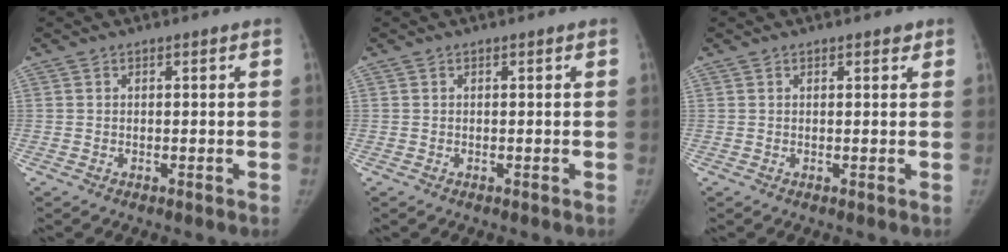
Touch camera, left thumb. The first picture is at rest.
{"total": 0.0}
{"total": 1.2, "force": [0.9, 0.5, 0.6], "torque": [-0.005, -0.004, 0.010]}